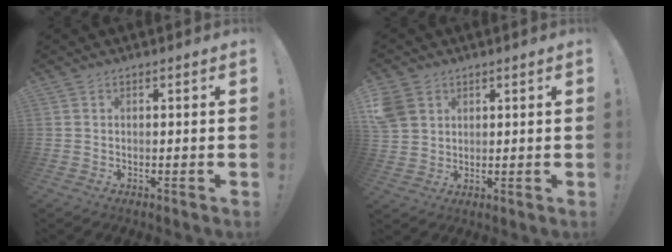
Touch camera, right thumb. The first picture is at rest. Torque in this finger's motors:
{"motor_torque": [0.92, 1.12, 0.56, 0.20, 0.00]}